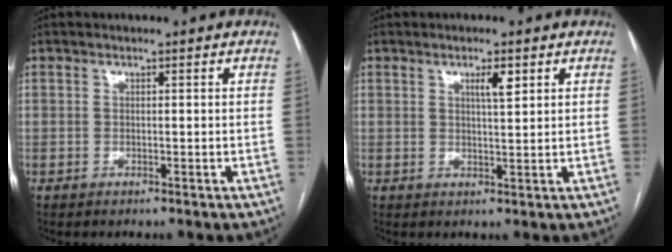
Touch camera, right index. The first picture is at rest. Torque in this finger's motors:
{"motor_torque": [0.27, -0.13, 0.06, 0.05]}